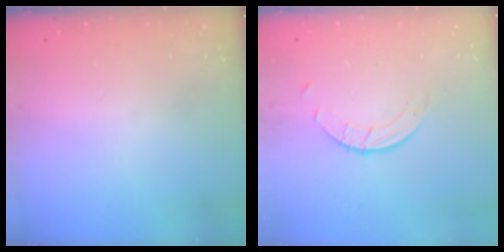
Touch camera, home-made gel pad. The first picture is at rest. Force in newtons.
{"total": 2.6, "press": 2.6, "slide": 0.3}